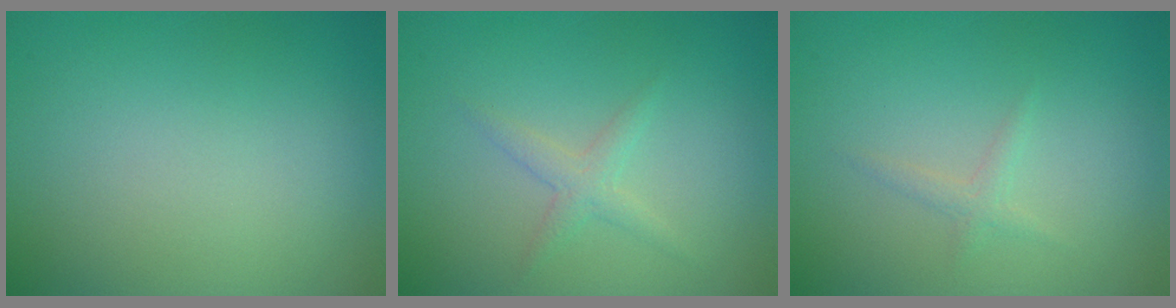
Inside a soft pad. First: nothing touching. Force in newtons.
{"total": 1.5, "press": 1.5, "slide": 0.1}
{"total": 1.0, "press": 1.0, "slide": 0.1}